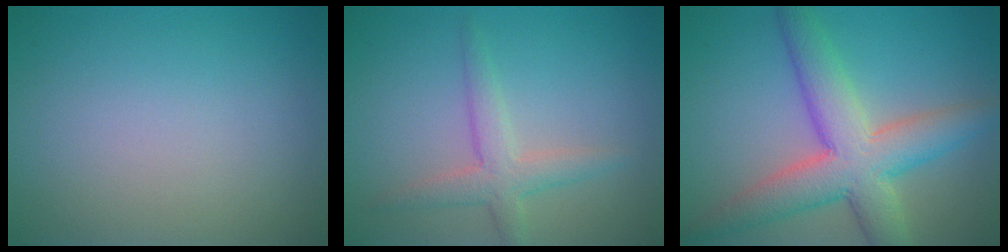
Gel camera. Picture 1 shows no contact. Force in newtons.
{"total": 2.9, "press": 2.9, "slide": 0.2}
{"total": 7.8, "press": 7.8, "slide": 0.3}